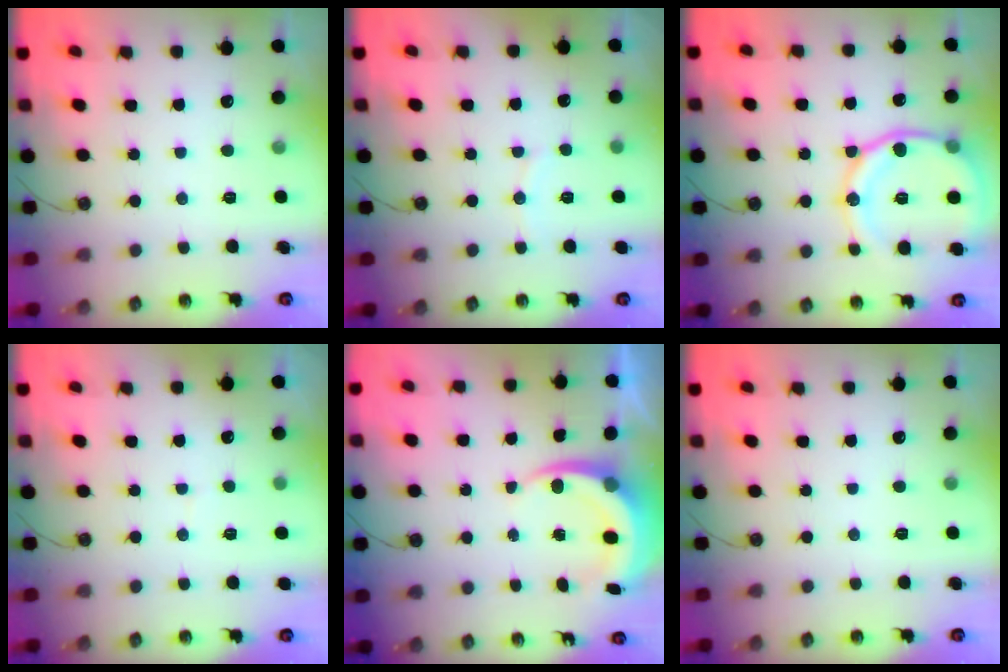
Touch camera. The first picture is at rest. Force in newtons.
{"total": 5.4, "press": 5.4, "slide": 0.5}
{"total": 15.6, "press": 15.5, "slide": 1.8}
{"total": 2.6, "press": 2.0, "slide": 1.6}
{"total": 5.9, "press": 5.9, "slide": 0.4}
{"total": 0.0}